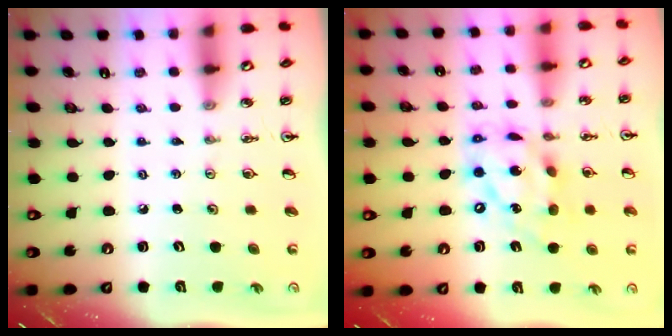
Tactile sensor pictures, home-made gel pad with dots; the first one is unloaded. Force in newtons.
{"total": 15.6, "press": 15.6, "slide": 1.0}